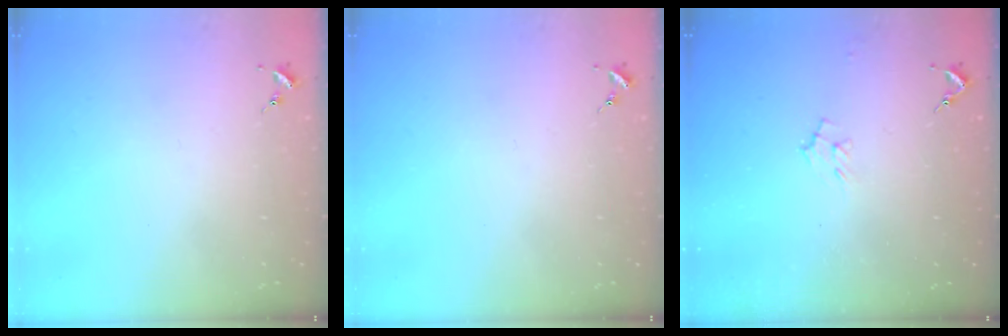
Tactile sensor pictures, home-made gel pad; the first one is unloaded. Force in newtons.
{"total": 0.0}
{"total": 6.2, "press": 6.1, "slide": 0.9}